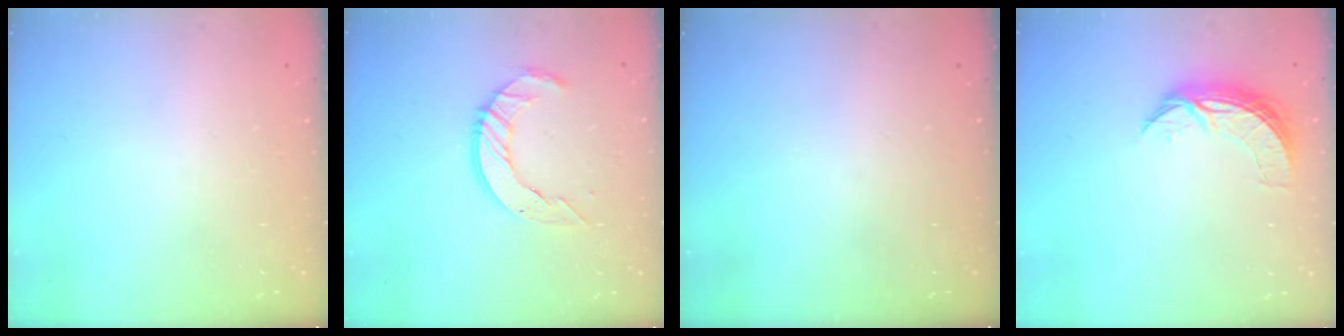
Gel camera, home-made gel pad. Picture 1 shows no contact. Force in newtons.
{"total": 10.8, "press": 10.8, "slide": 1.0}
{"total": 0.0}
{"total": 7.3, "press": 7.3, "slide": 0.2}